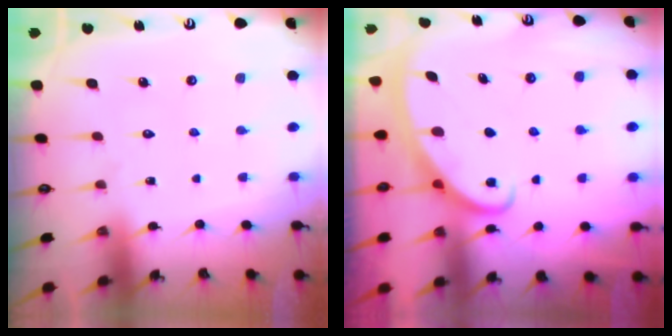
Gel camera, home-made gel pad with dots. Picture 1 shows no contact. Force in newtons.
{"total": 2.7, "press": 2.6, "slide": 0.4}